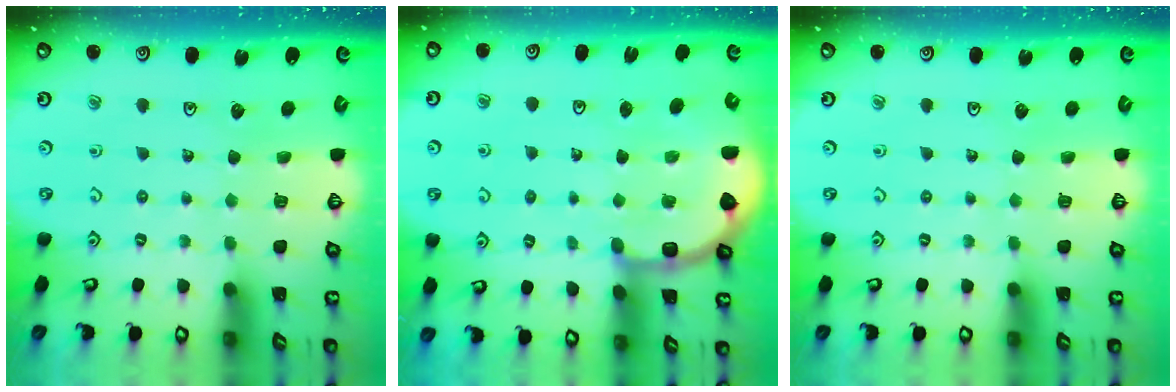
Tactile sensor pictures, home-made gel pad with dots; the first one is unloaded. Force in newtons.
{"total": 6.4, "press": 6.2, "slide": 1.7}
{"total": 0.0}